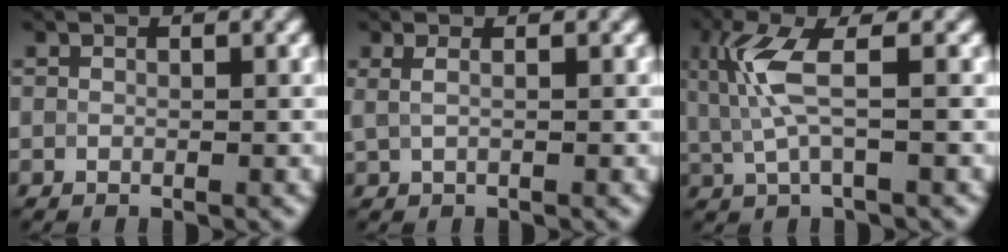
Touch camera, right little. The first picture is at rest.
{"total": 1.4, "force": [0.5, 0.6, 1.2], "torque": [-0.022, -0.002, 0.006]}
{"total": 4.6, "force": [0.9, 1.2, 4.3], "torque": [-0.103, 0.000, 0.021]}